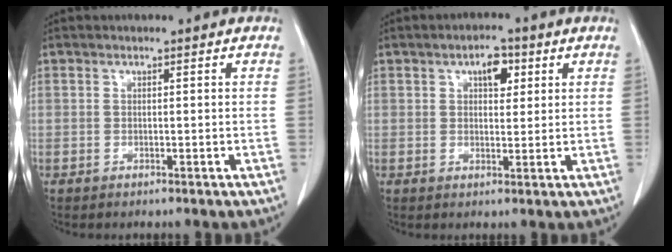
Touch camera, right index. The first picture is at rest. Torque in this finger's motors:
{"motor_torque": [0.09, 0.05, 0.02, 0.02]}